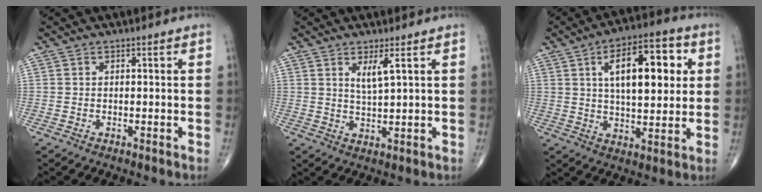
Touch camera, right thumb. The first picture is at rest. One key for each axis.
{"total": 3.6, "fx": 1.7, "fy": 0.4, "fz": 3.1, "tx": -0.062, "ty": -0.021, "tz": 0.035}
{"total": 16.1, "fx": 4.3, "fy": 7.2, "fz": 13.8, "tx": -0.183, "ty": 0.001, "tz": 0.064}